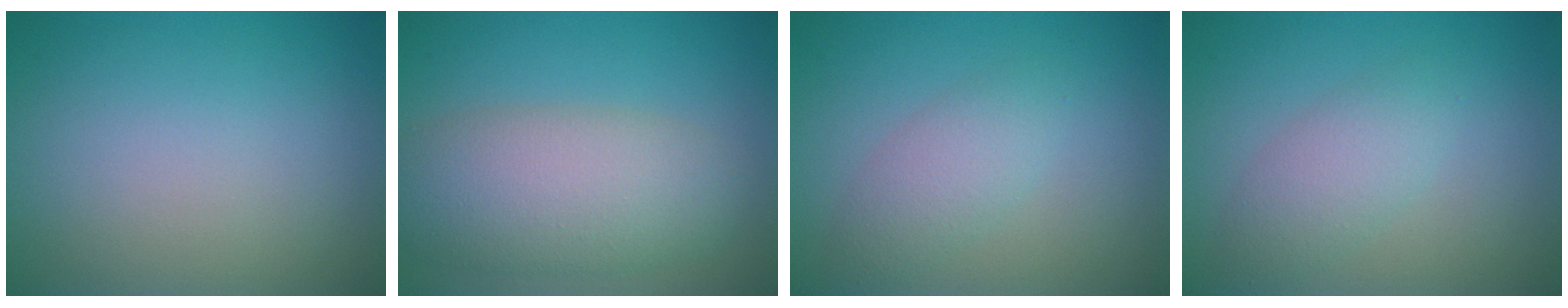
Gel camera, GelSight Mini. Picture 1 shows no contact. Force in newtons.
{"total": 7.0, "press": 7.0, "slide": 0.3}
{"total": 2.7, "press": 2.7, "slide": 0.1}
{"total": 2.7, "press": 2.7, "slide": 0.0}